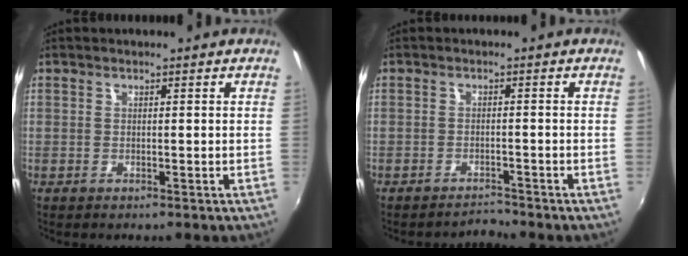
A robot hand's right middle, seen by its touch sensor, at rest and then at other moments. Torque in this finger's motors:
{"motor_torque": [-0.25, -0.30, -0.03, -0.02]}